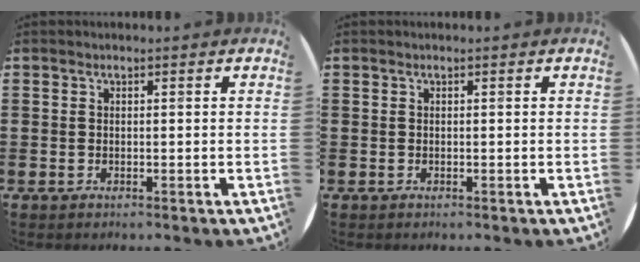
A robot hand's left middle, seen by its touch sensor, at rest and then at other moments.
{"total": 0.0}